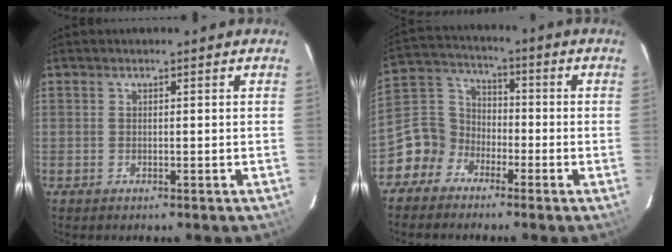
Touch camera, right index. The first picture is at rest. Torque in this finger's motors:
{"motor_torque": [0.03, -0.06, -0.43, -0.22]}